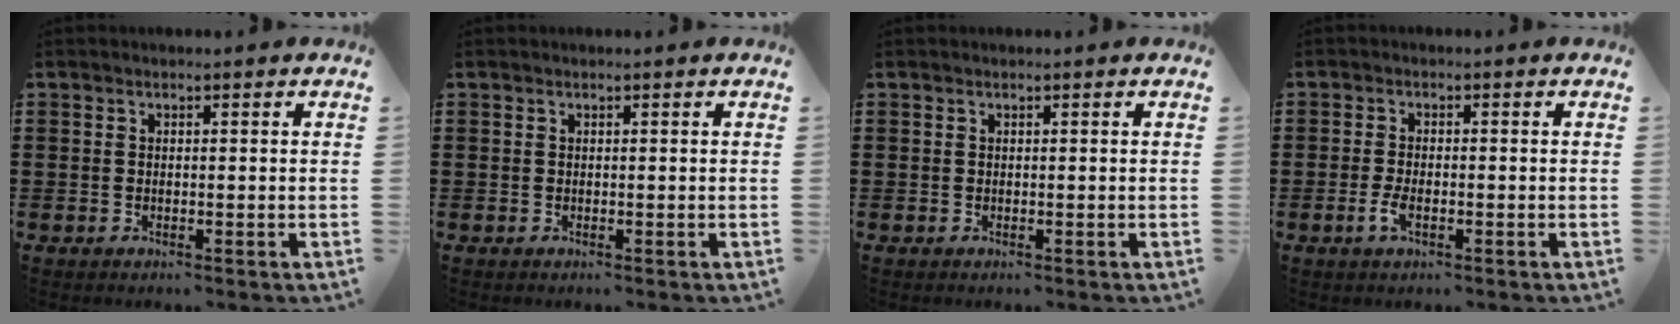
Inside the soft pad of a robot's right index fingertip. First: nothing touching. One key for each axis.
{"total": 0.0}
{"total": 0.0}
{"total": 2.6, "fx": -1.0, "fy": 0.8, "fz": 2.3, "tx": -0.057, "ty": -0.007, "tz": -0.022}